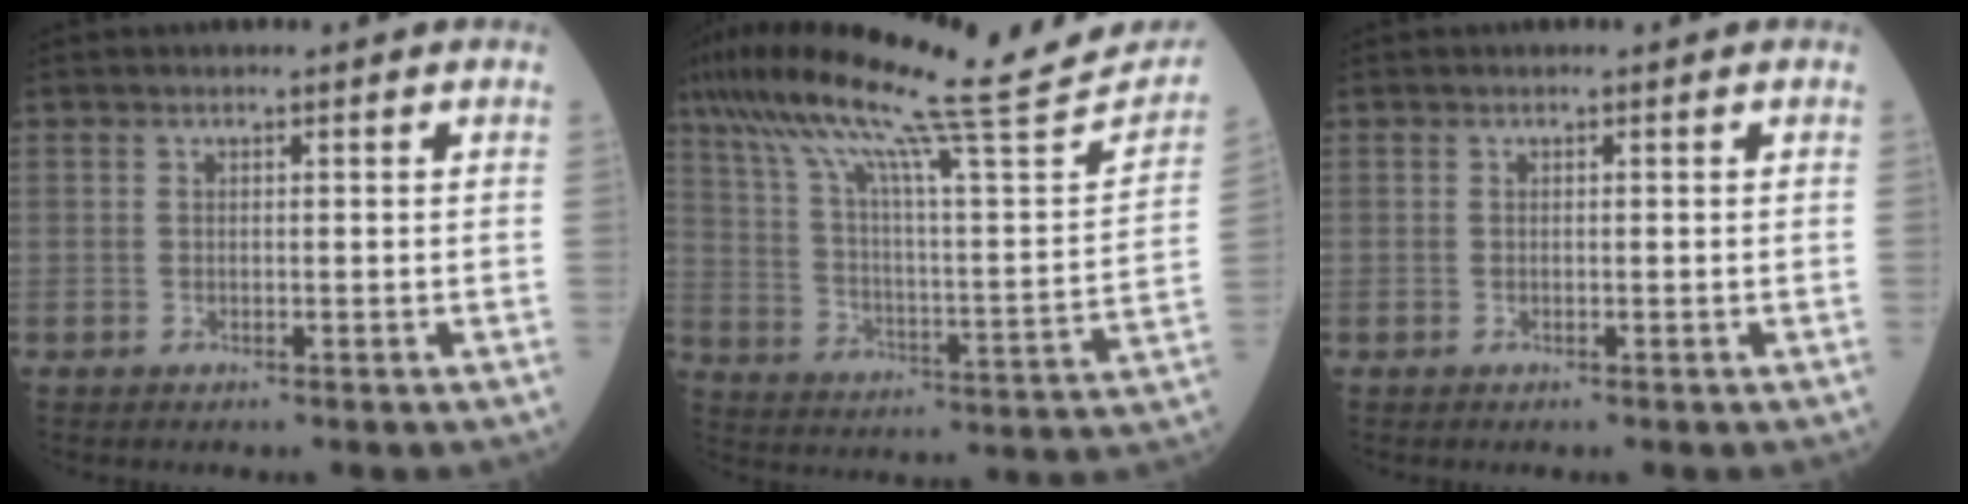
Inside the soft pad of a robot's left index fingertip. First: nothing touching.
{"total": 28.1, "force": [23.8, 0.7, 14.9], "torque": [-0.254, -0.020, 0.343]}
{"total": 0.0}